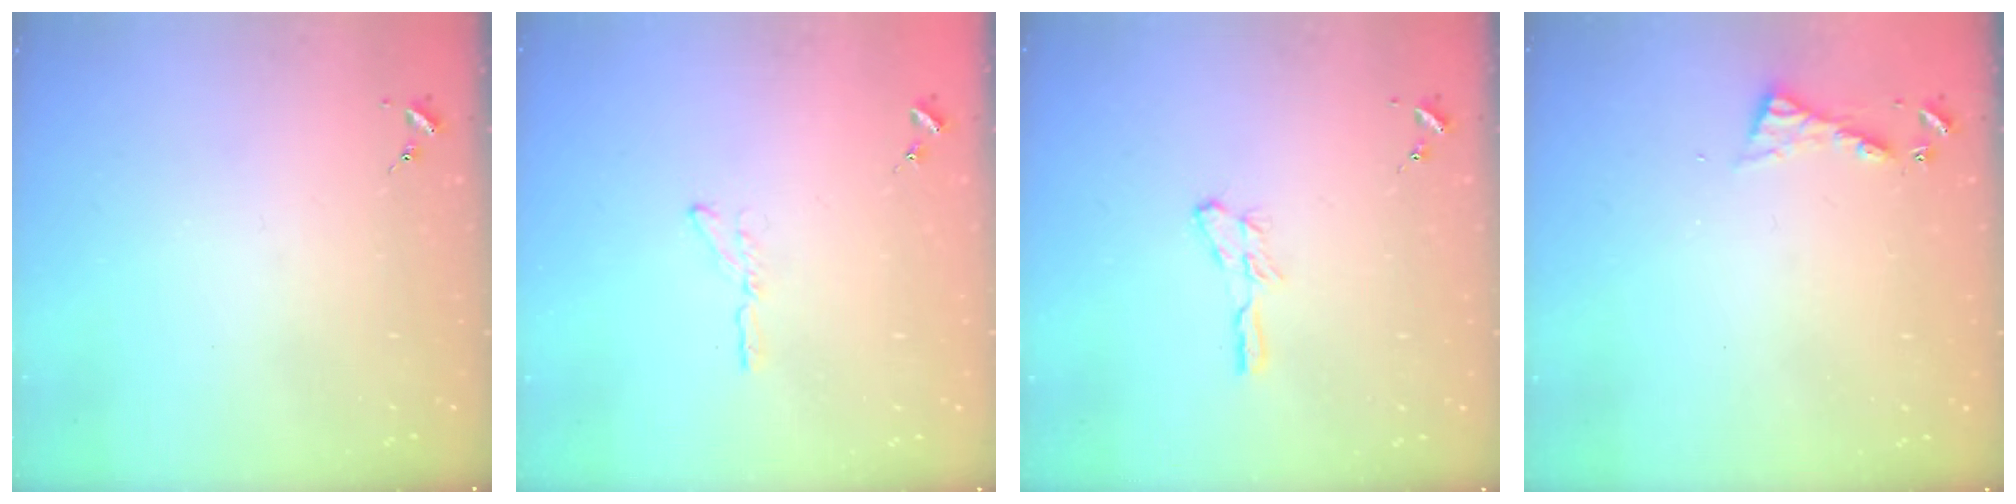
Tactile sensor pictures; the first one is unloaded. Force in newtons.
{"total": 4.6, "press": 4.6, "slide": 0.4}
{"total": 4.7, "press": 4.7, "slide": 0.7}
{"total": 5.8, "press": 5.8, "slide": 0.5}